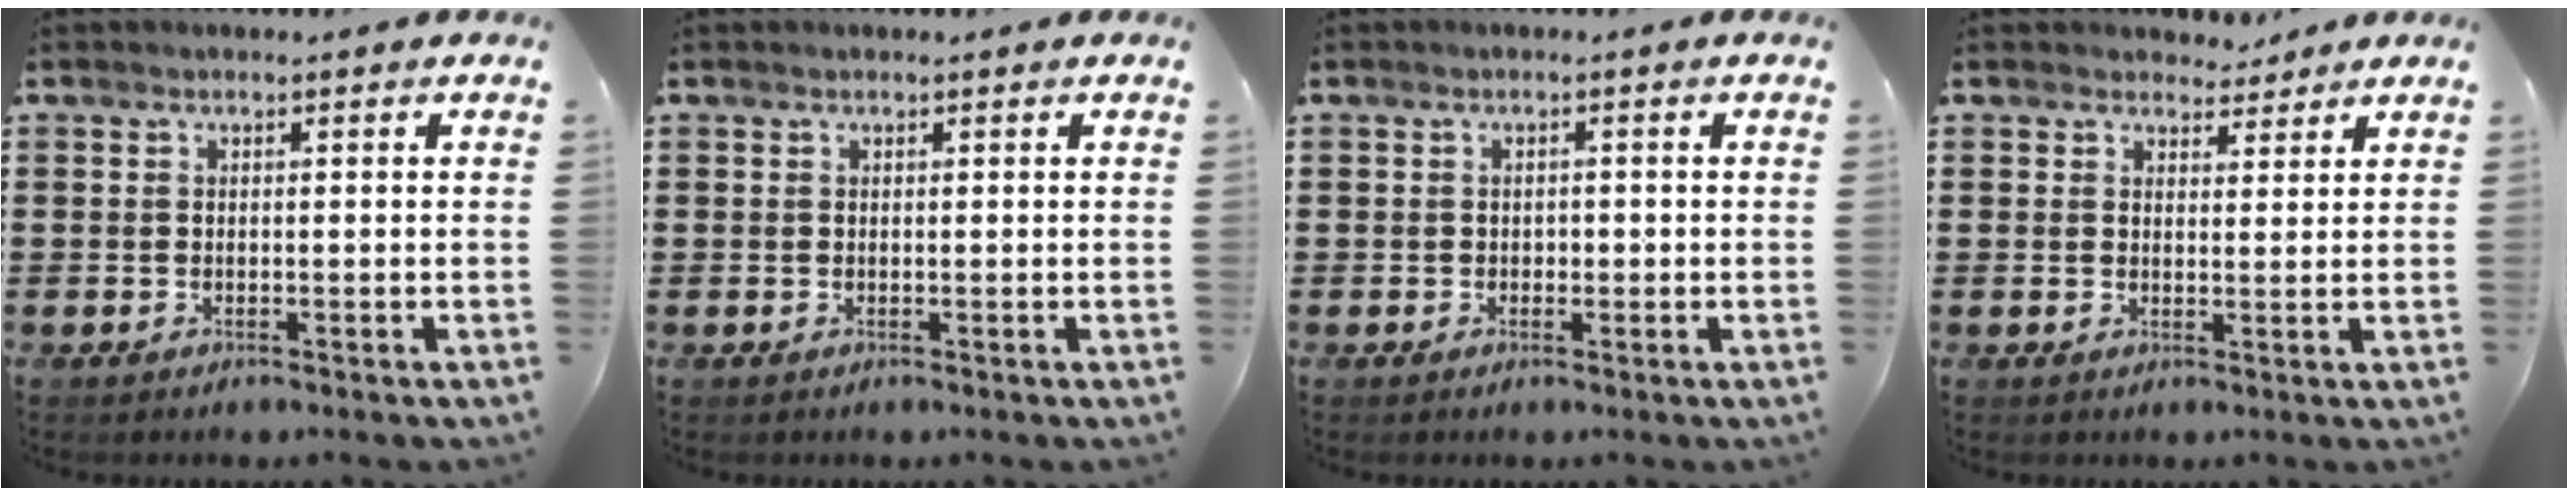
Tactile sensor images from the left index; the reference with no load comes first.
{"total": 0.0}
{"total": 0.7, "force": [0.0, 0.6, 0.4], "torque": [-0.010, 0.004, 0.000]}
{"total": 3.0, "force": [2.8, 1.1, 0.3], "torque": [-0.006, -0.006, 0.051]}